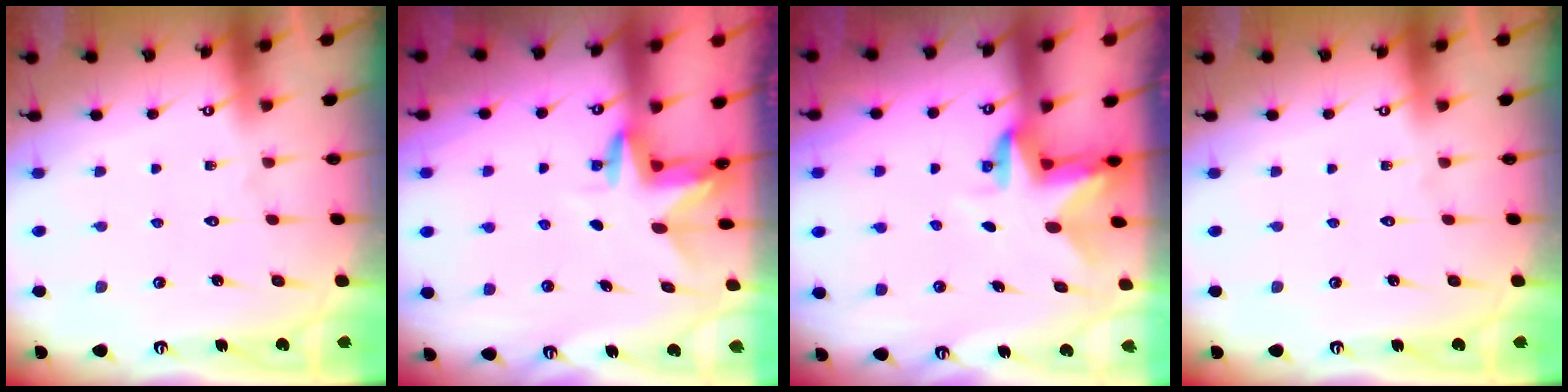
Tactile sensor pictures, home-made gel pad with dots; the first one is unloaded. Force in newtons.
{"total": 3.3, "press": 3.3, "slide": 0.3}
{"total": 3.0, "press": 3.0, "slide": 0.4}
{"total": 0.0}